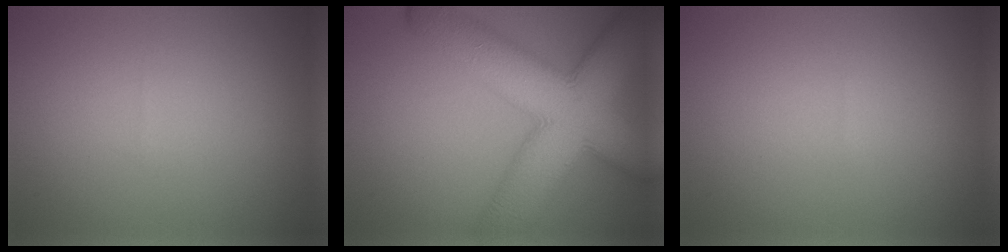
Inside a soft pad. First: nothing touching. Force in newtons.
{"total": 13.6, "press": 13.6, "slide": 0.3}
{"total": 0.0}